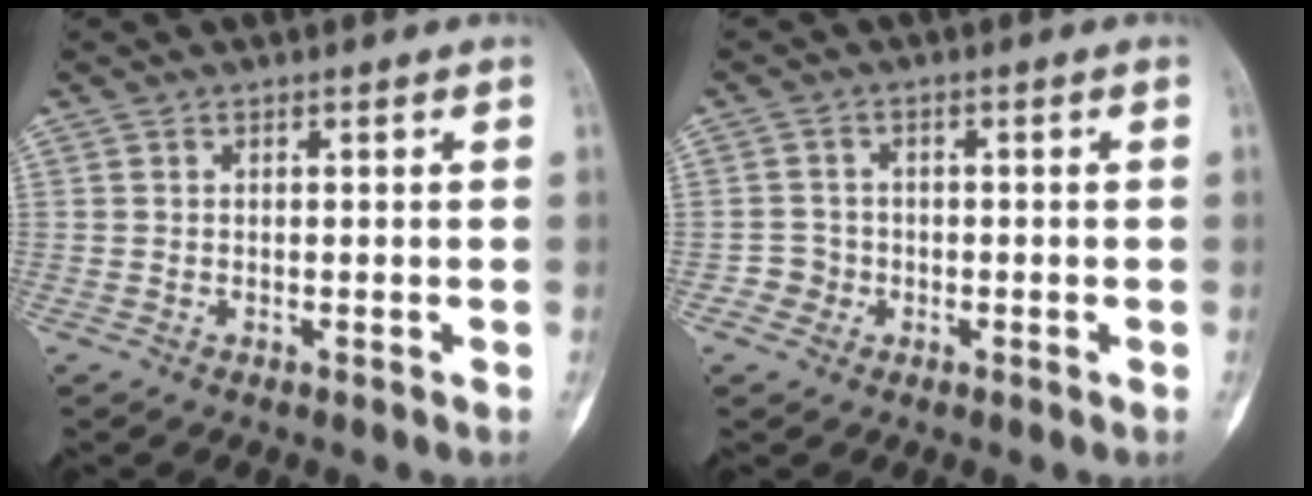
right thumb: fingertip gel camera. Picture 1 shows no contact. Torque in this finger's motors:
{"motor_torque": [0.52, 0.63, 0.26, -0.22, -0.02]}